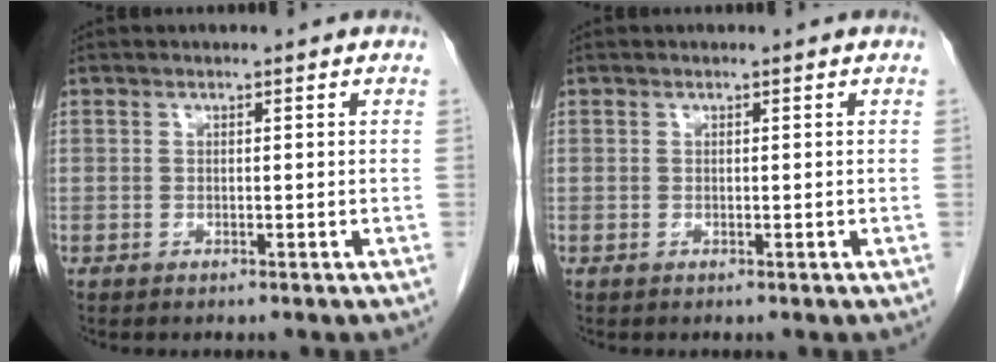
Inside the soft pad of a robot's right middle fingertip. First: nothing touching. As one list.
[{"total": 0.0}]